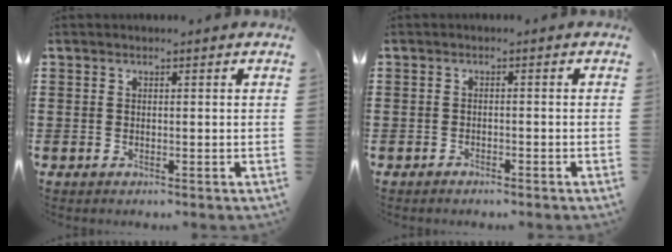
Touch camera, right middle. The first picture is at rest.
{"total": 1.2, "force": [-1.1, 0.2, 0.1], "torque": [-0.007, 0.000, -0.024]}